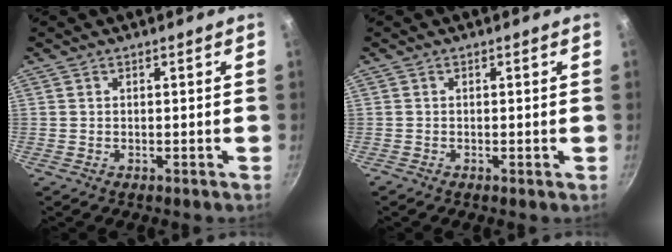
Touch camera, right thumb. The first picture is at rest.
{"total": 0.0}